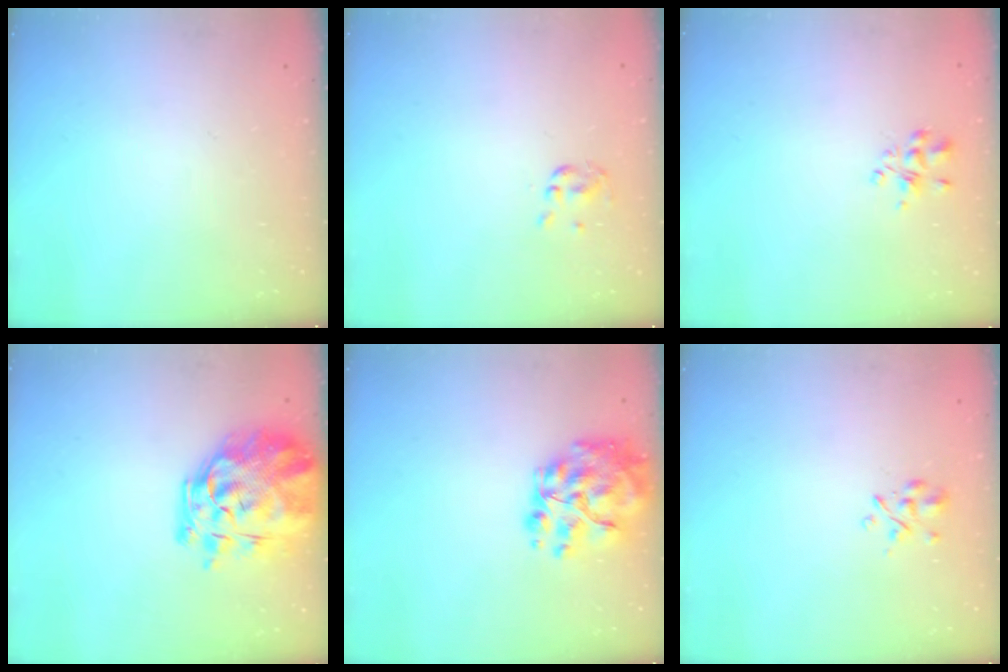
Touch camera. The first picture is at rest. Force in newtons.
{"total": 2.0, "press": 1.9, "slide": 0.5}
{"total": 3.2, "press": 3.2, "slide": 0.6}
{"total": 9.5, "press": 8.9, "slide": 3.4}
{"total": 13.9, "press": 13.3, "slide": 4.4}
{"total": 2.7, "press": 2.5, "slide": 1.0}